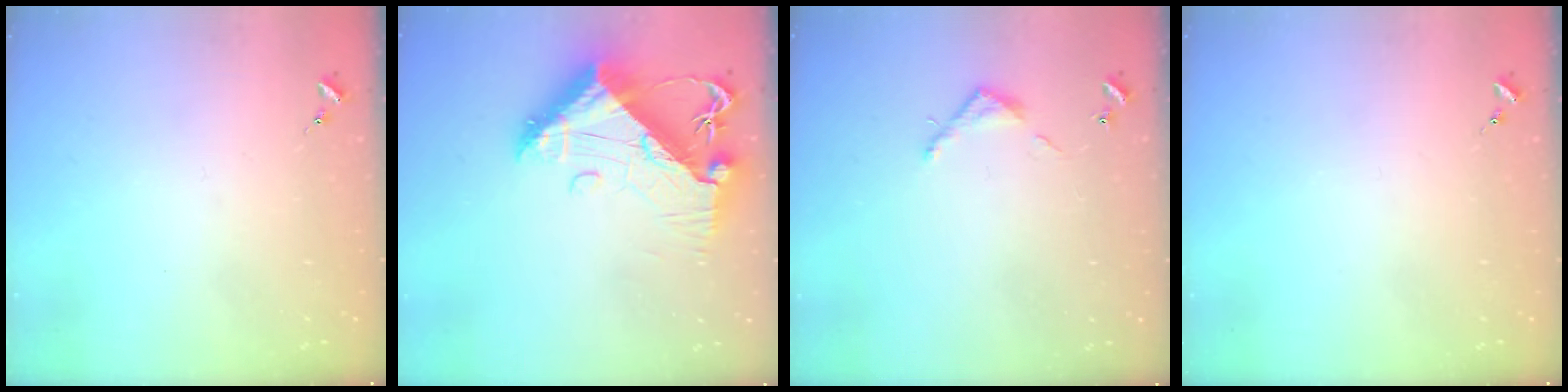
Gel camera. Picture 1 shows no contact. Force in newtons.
{"total": 13.2, "press": 13.1, "slide": 1.4}
{"total": 3.6, "press": 3.6, "slide": 0.2}
{"total": 0.0}